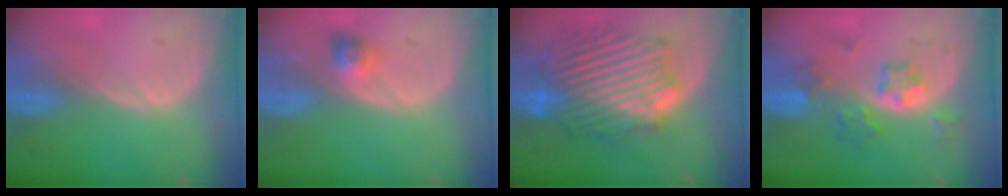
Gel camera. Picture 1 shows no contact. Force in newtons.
{"total": 2.9, "press": 2.7, "slide": 1.2}
{"total": 13.2, "press": 13.2, "slide": 0.8}
{"total": 5.7, "press": 5.3, "slide": 2.3}